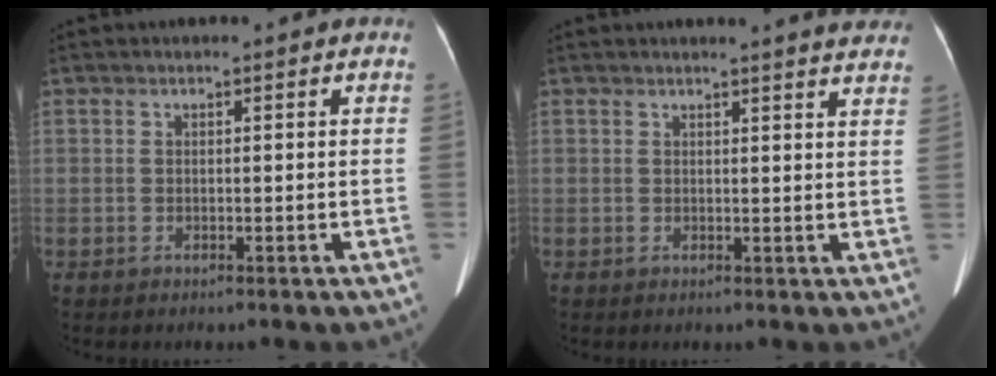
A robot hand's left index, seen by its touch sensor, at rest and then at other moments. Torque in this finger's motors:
{"motor_torque": [0.56, -0.81, 0.02, -0.04]}